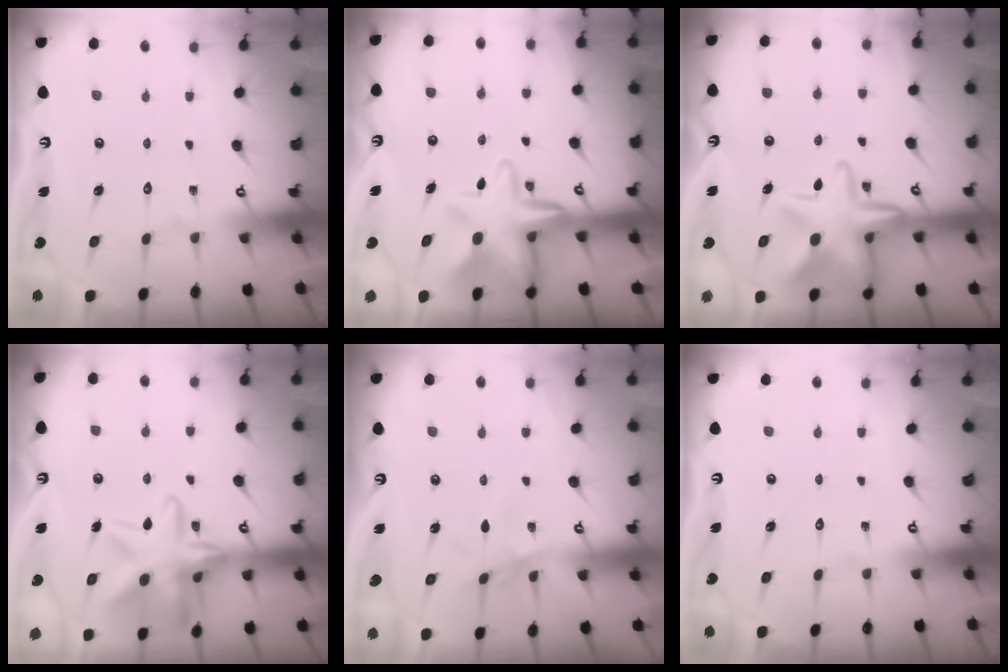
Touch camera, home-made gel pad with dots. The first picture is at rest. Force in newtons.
{"total": 12.6, "press": 12.4, "slide": 2.3}
{"total": 15.5, "press": 15.4, "slide": 1.5}
{"total": 17.7, "press": 17.6, "slide": 1.2}
{"total": 3.6, "press": 3.5, "slide": 0.4}
{"total": 0.0}